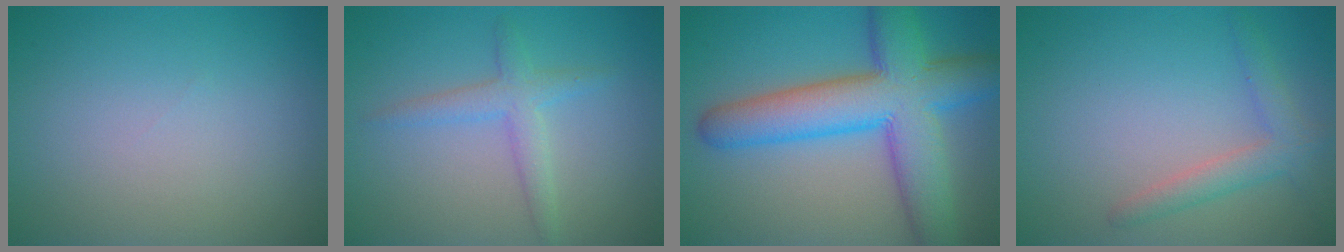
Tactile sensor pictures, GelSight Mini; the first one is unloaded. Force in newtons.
{"total": 2.4, "press": 2.4, "slide": 0.2}
{"total": 10.4, "press": 10.4, "slide": 0.2}
{"total": 2.6, "press": 2.6, "slide": 0.0}